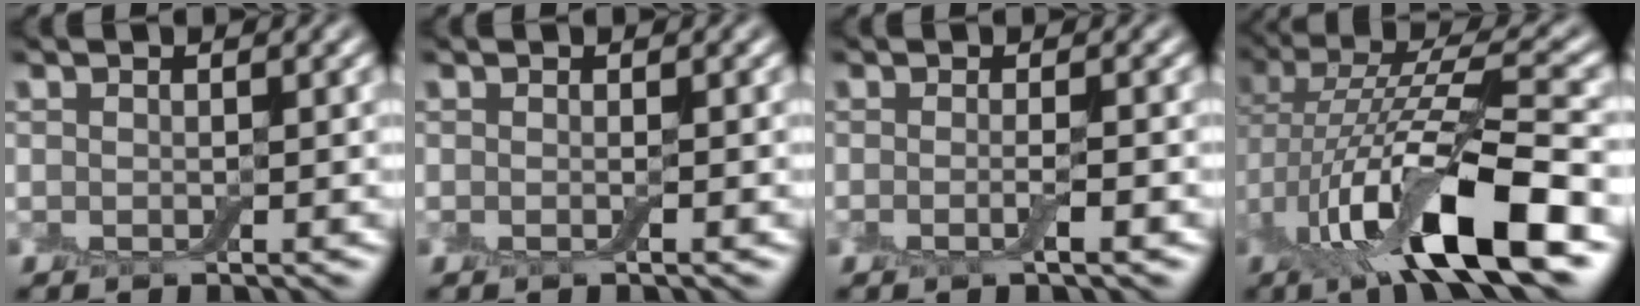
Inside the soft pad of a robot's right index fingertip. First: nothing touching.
{"total": 0.7, "force": [-0.1, 0.0, 0.7], "torque": [-0.015, -0.005, -0.004]}
{"total": 1.7, "force": [-0.4, 0.2, 1.7], "torque": [-0.032, -0.008, -0.013]}
{"total": 11.7, "force": [-3.2, 3.4, 10.7], "torque": [-0.198, 0.012, -0.065]}